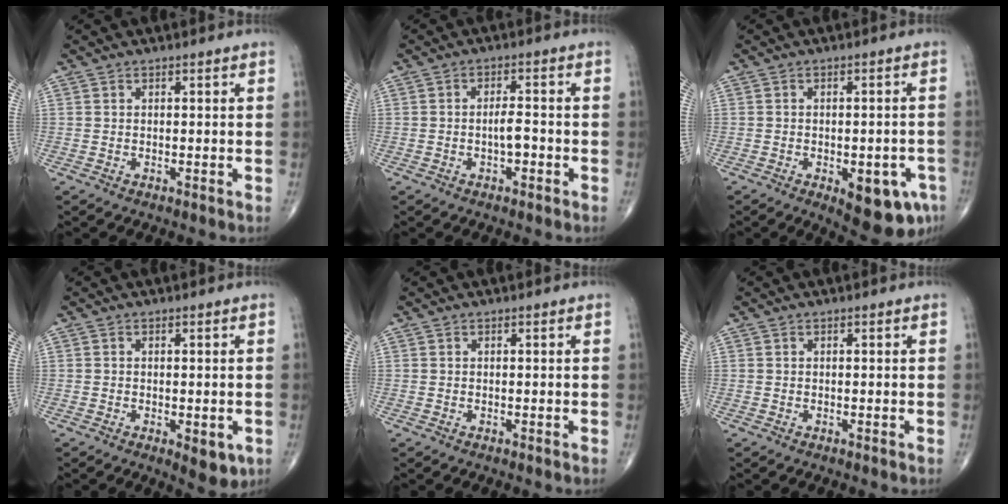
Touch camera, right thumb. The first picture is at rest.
{"total": 3.1, "force": [-1.0, 1.2, 2.7], "torque": [-0.041, 0.011, -0.019]}
{"total": 10.9, "force": [-4.8, 4.6, 8.6], "torque": [-0.087, 0.010, -0.053]}
{"total": 4.7, "force": [-1.6, 2.1, 3.9], "torque": [-0.038, -0.007, -0.016]}
{"total": 0.0}
{"total": 0.0}